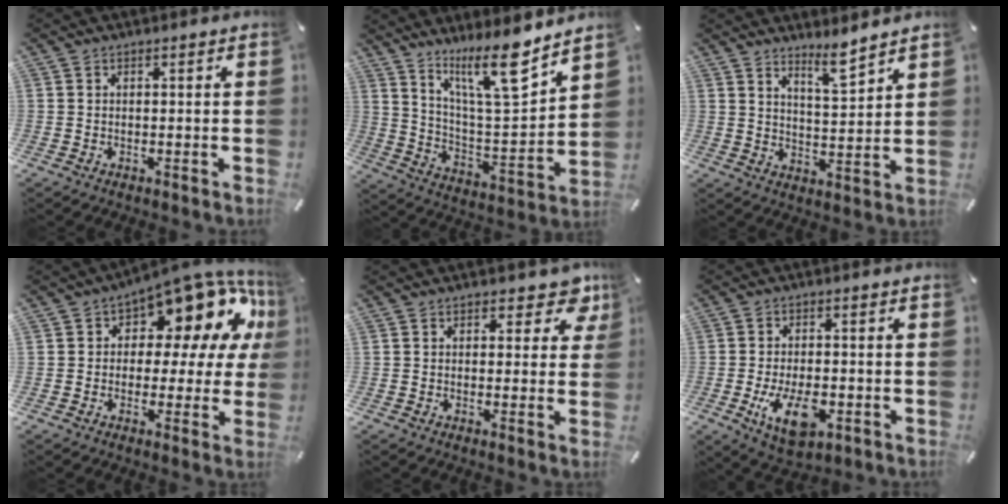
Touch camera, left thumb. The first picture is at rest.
{"total": 15.8, "force": [11.8, 3.2, 10.0], "torque": [-0.179, -0.074, 0.196]}
{"total": 7.1, "force": [6.3, 0.8, 3.3], "torque": [-0.049, -0.050, 0.106]}
{"total": 15.7, "force": [9.3, 7.9, 10.0], "torque": [-0.136, -0.078, 0.158]}
{"total": 6.3, "force": [3.8, 3.4, 3.7], "torque": [-0.027, -0.022, 0.057]}
{"total": 10.3, "force": [-3.2, 5.7, 7.9], "torque": [-0.152, -0.005, -0.055]}